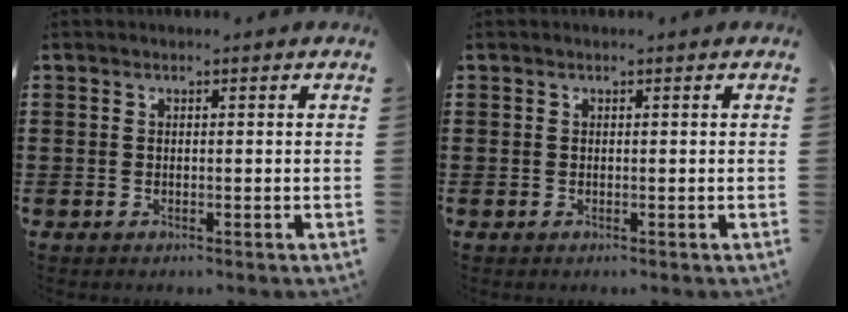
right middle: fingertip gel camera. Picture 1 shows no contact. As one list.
[{"total": 0.0}]